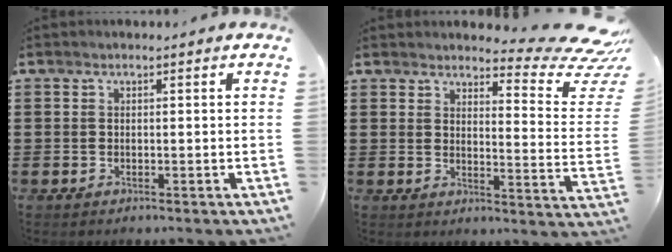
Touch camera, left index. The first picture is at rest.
{"total": 7.4, "force": [6.0, 1.4, 4.1], "torque": [-0.054, -0.051, 0.096]}